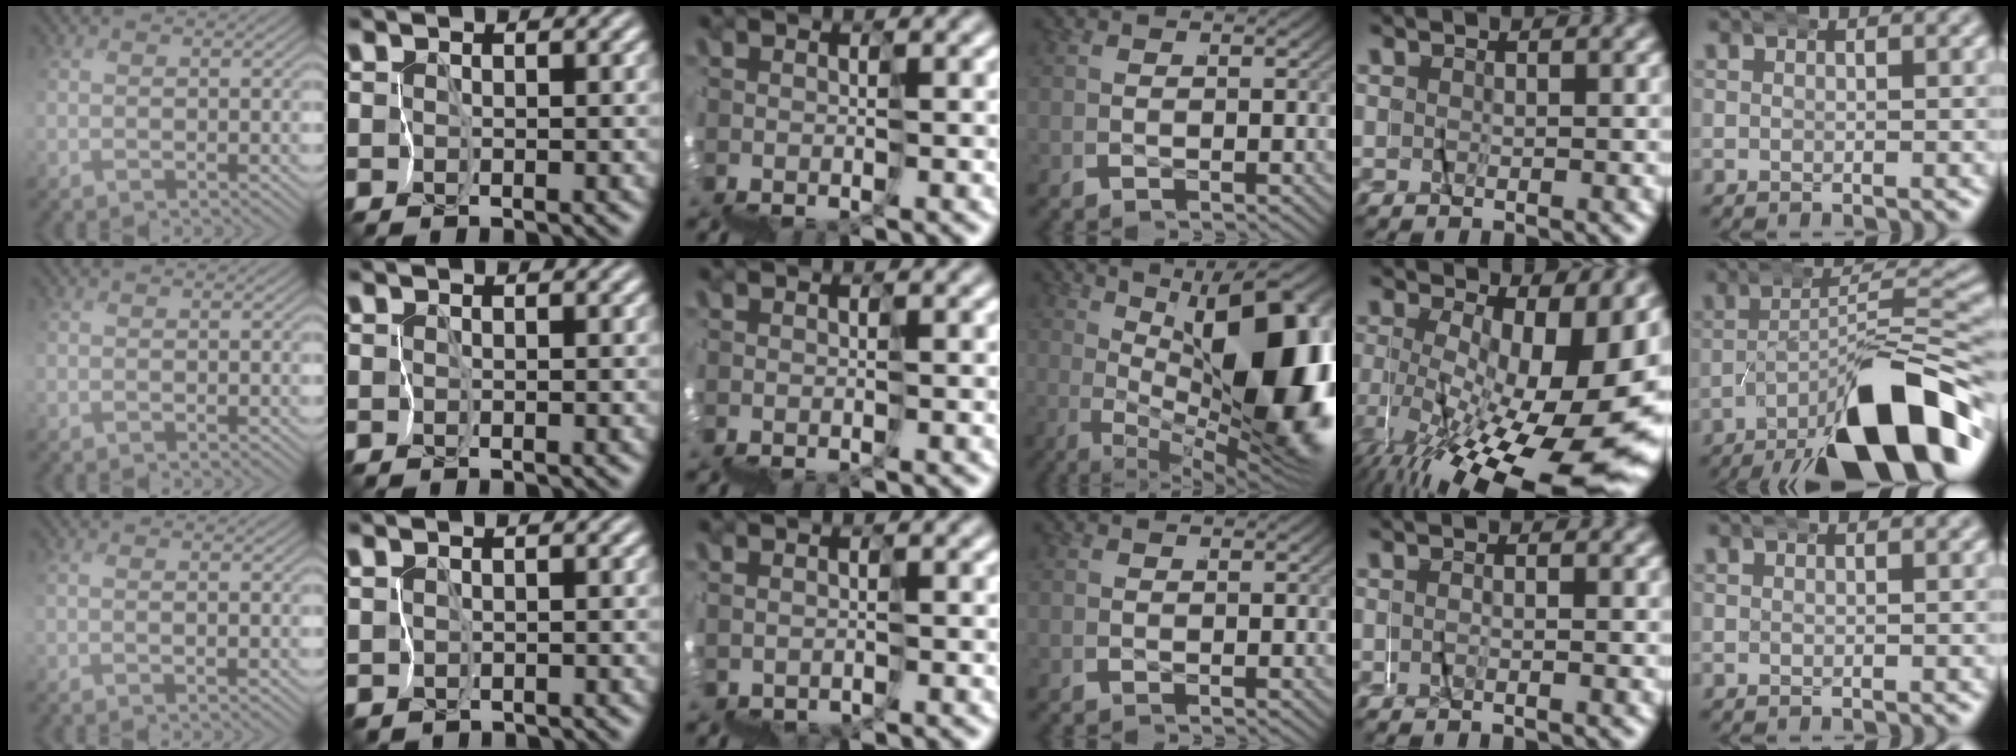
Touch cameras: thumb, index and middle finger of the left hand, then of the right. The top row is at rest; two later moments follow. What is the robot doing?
{"motion": "wrap", "object": "felt sheet"}